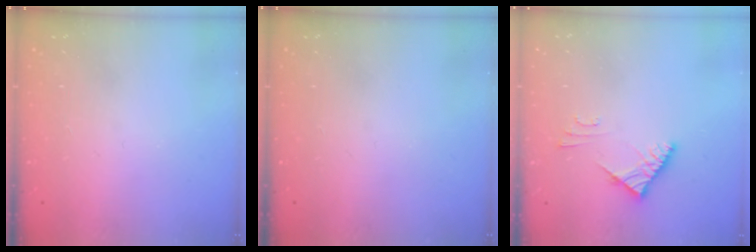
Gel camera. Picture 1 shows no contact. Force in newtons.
{"total": 0.0}
{"total": 4.4, "press": 4.3, "slide": 0.8}